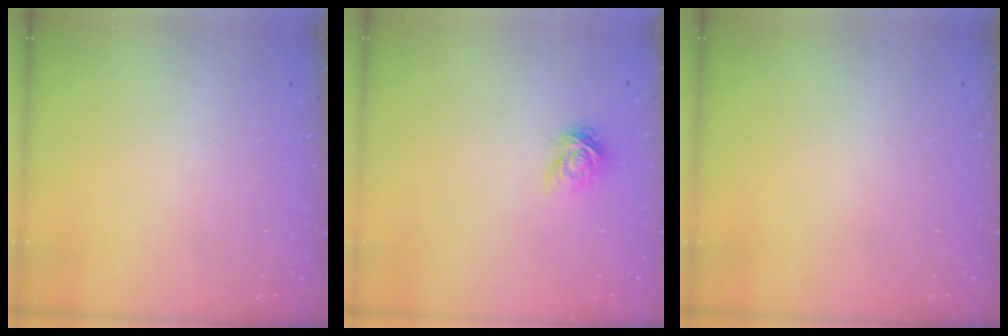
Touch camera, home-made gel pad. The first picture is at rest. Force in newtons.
{"total": 4.7, "press": 4.6, "slide": 0.5}
{"total": 0.0}